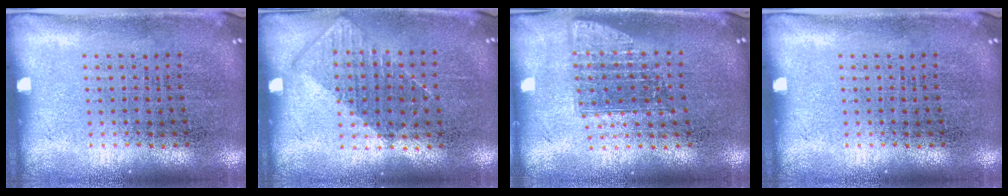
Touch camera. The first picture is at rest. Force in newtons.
{"total": 0.8, "press": 0.7, "slide": 0.4}
{"total": 1.5, "press": 1.2, "slide": 0.9}
{"total": 0.0}